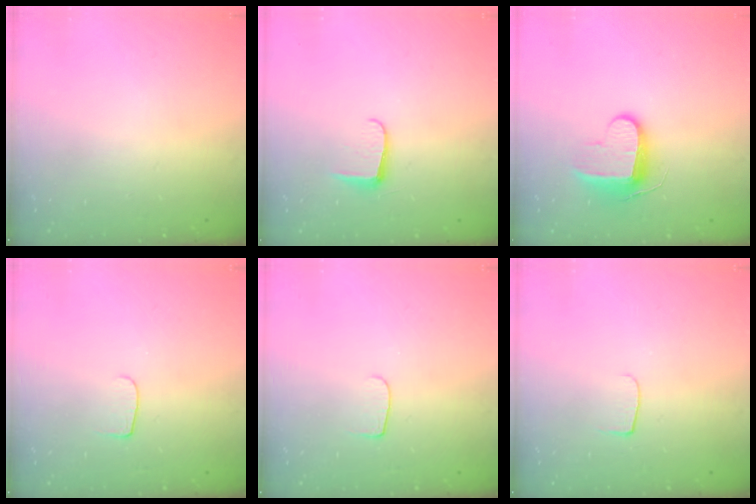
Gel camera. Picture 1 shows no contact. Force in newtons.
{"total": 5.4, "press": 5.4, "slide": 0.7}
{"total": 10.5, "press": 10.4, "slide": 1.2}
{"total": 5.3, "press": 5.2, "slide": 0.6}
{"total": 5.3, "press": 5.2, "slide": 0.6}
{"total": 4.8, "press": 4.8, "slide": 0.6}